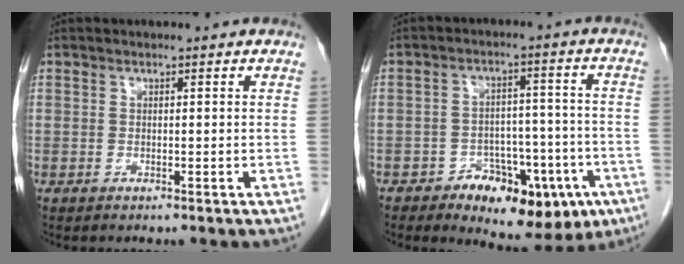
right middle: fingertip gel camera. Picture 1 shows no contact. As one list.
[{"total": 12.9, "force": [-7.0, 6.7, 8.5], "torque": [-0.092, 0.023, -0.091]}]